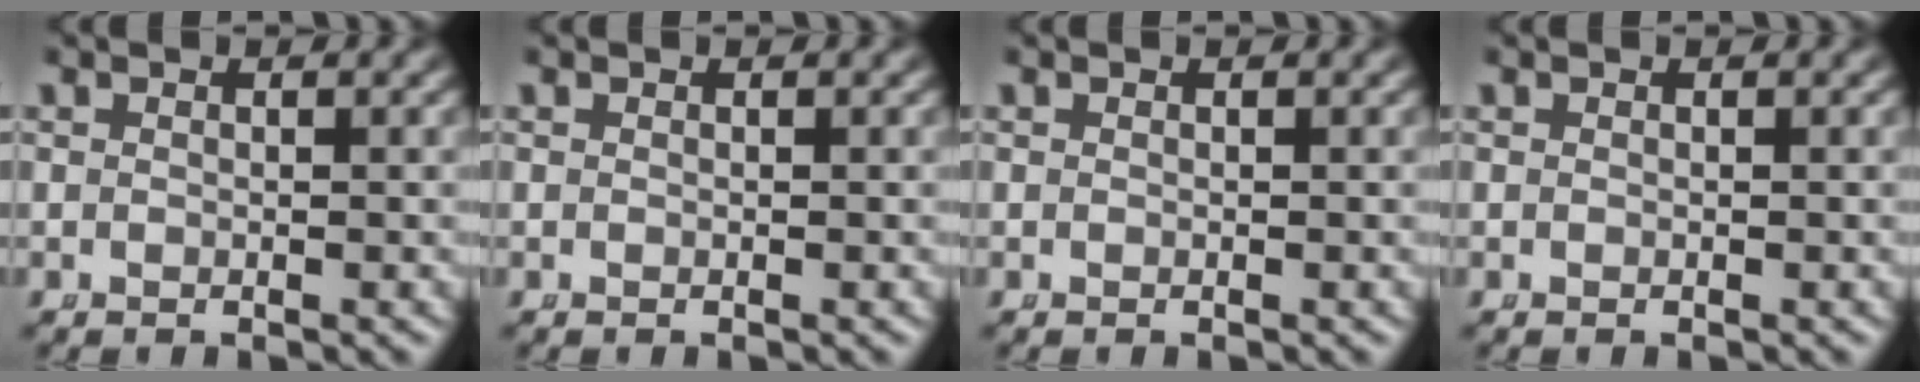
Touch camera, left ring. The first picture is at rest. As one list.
[{"total": 0.0}, {"total": 0.0}, {"total": 0.0}]